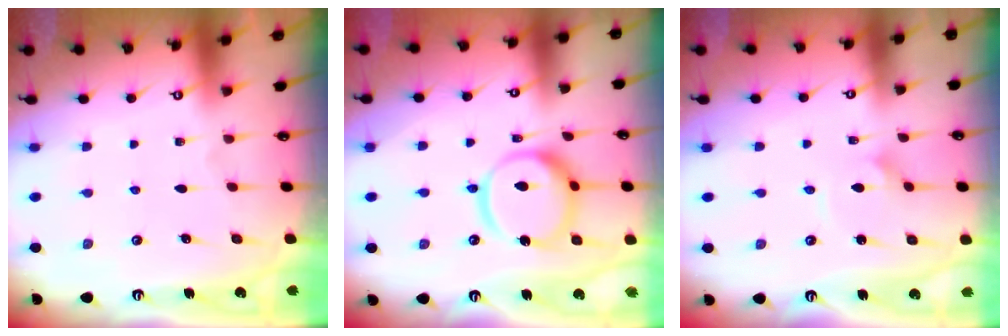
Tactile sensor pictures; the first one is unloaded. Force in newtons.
{"total": 15.1, "press": 15.0, "slide": 1.8}
{"total": 2.3, "press": 2.3, "slide": 0.1}